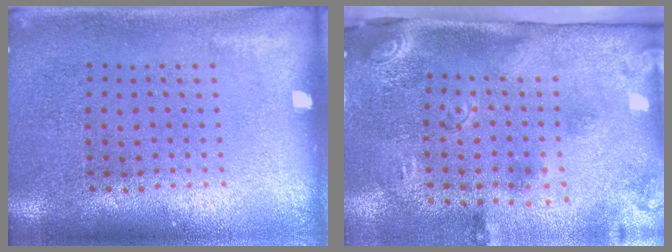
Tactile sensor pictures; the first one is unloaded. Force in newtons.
{"total": 3.0, "press": 1.9, "slide": 2.3}